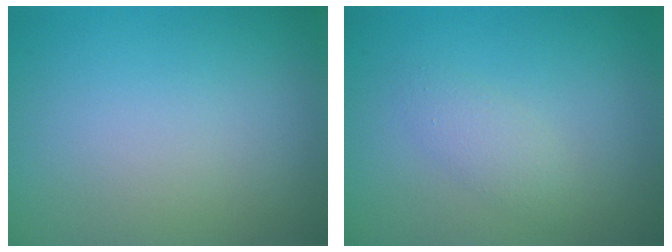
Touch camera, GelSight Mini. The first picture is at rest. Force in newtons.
{"total": 1.6, "press": 1.6, "slide": 0.1}